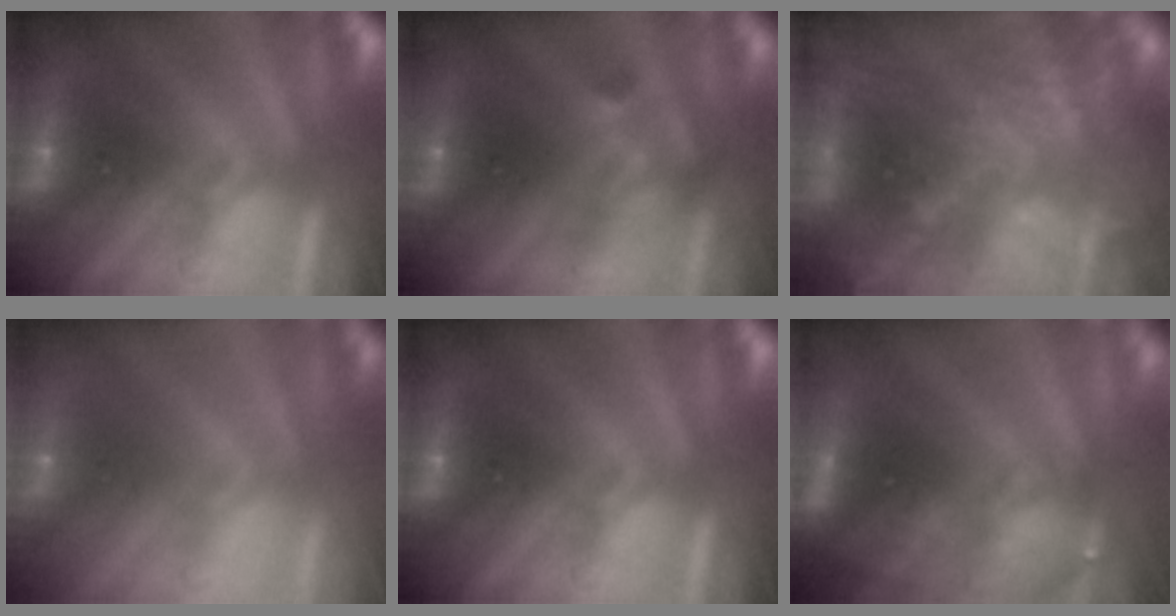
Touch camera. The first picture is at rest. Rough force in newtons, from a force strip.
{"total": 2.5}
{"total": 8.0}
{"total": 8.0}
{"total": 0.0}
{"total": 4.5}